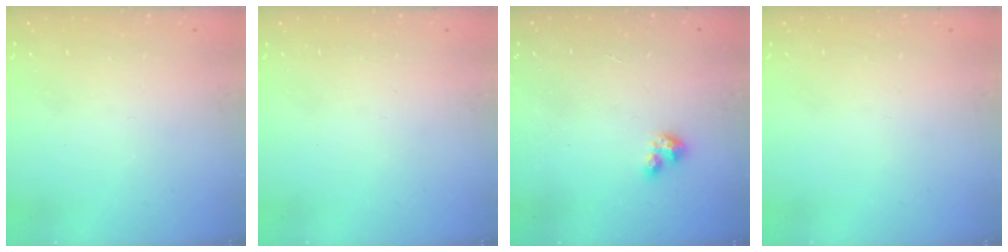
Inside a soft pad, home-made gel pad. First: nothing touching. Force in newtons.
{"total": 0.0}
{"total": 1.8, "press": 1.7, "slide": 0.3}
{"total": 0.0}